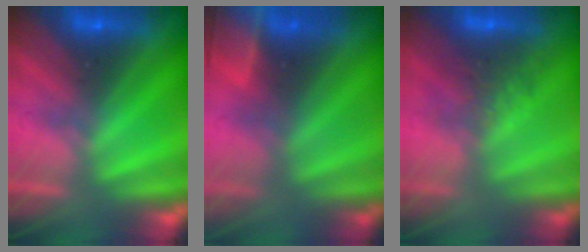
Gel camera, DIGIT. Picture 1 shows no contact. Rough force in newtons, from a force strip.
{"total": 7.2}
{"total": 2.7}